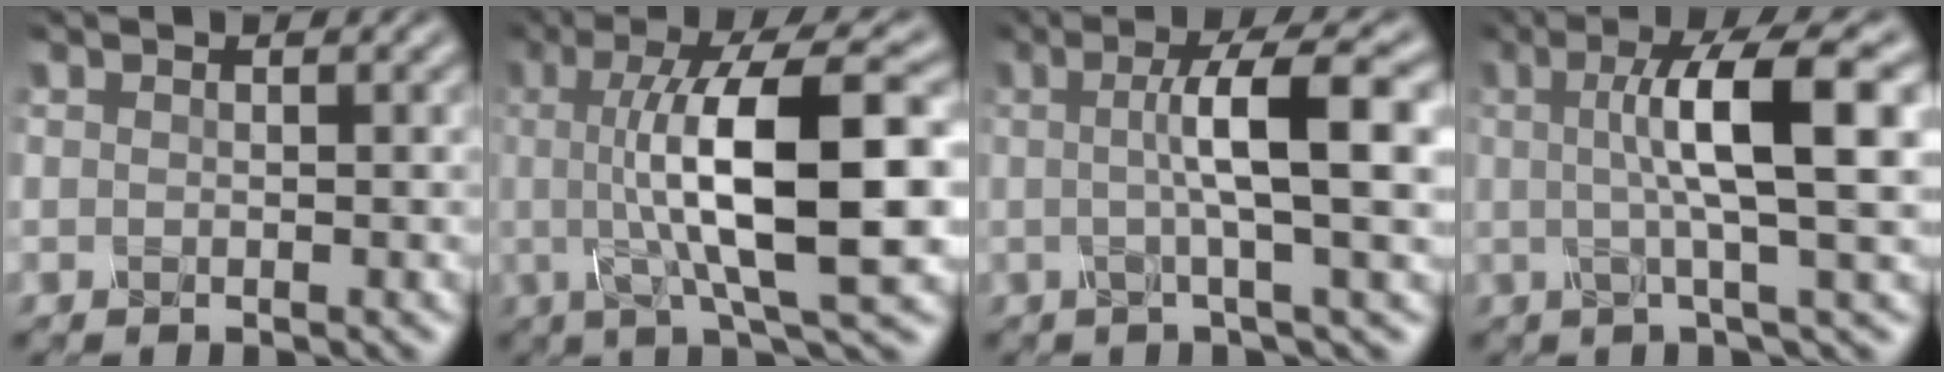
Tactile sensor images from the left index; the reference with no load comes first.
{"total": 12.3, "force": [0.5, 3.2, 11.8], "torque": [-0.167, 0.011, 0.005]}
{"total": 7.1, "force": [0.6, 1.3, 7.0], "torque": [-0.102, 0.013, 0.005]}
{"total": 8.1, "force": [1.2, 1.5, 7.9], "torque": [-0.108, 0.011, 0.015]}